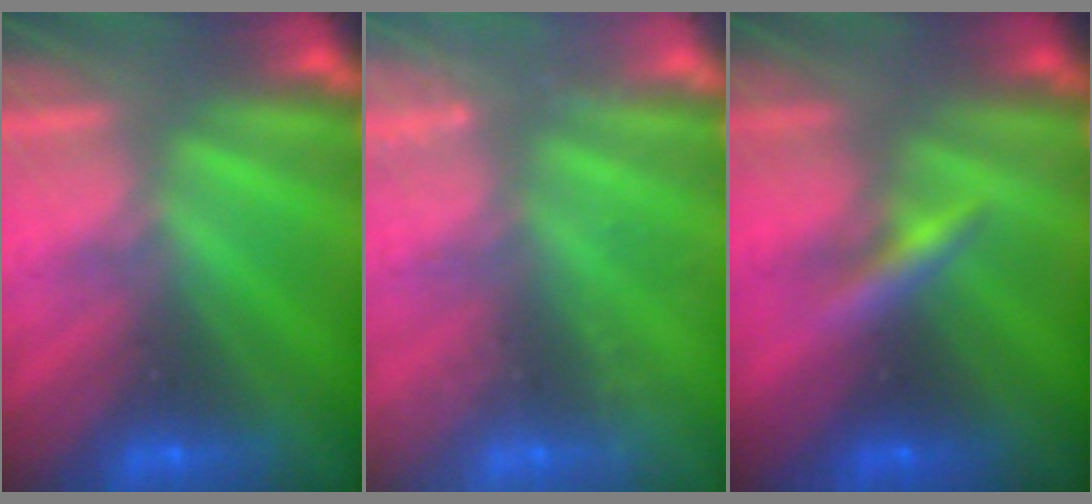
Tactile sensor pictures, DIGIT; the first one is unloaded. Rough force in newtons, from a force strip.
{"total": 2.4}
{"total": 2.7}